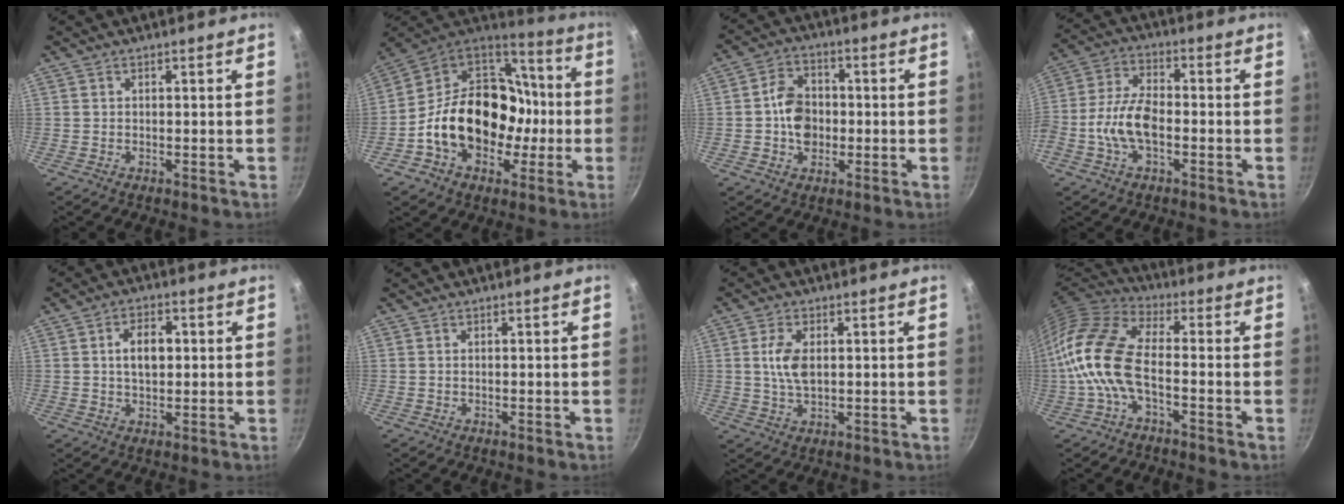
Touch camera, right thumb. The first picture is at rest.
{"total": 24.4, "force": [-4.0, 18.5, 15.4], "torque": [-0.234, 0.062, -0.056]}
{"total": 8.2, "force": [-0.7, 6.4, 5.1], "torque": [-0.061, 0.015, -0.021]}
{"total": 9.7, "force": [-2.4, 5.2, 7.8], "torque": [-0.151, 0.032, -0.058]}
{"total": 6.2, "force": [0.8, 3.9, 4.8], "torque": [-0.066, 0.008, 0.011]}
{"total": 0.0}
{"total": 5.9, "force": [0.9, 3.1, 4.9], "torque": [-0.095, -0.001, 0.017]}
{"total": 13.3, "force": [-3.0, 6.3, 11.3], "torque": [-0.231, 0.032, -0.078]}